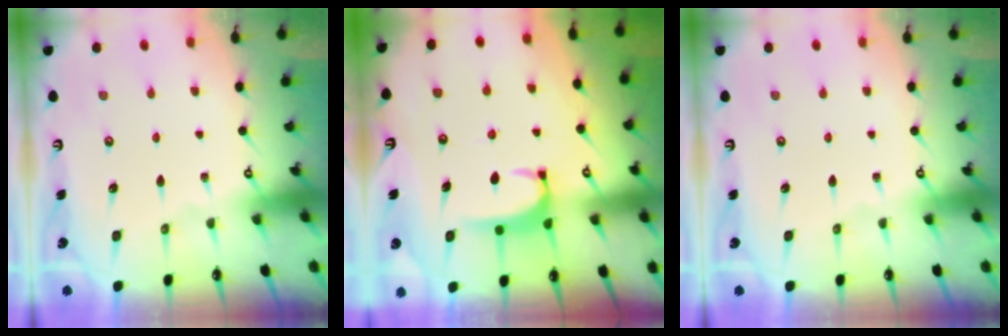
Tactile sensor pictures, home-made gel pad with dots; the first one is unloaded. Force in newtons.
{"total": 1.8, "press": 1.7, "slide": 0.5}
{"total": 0.0}